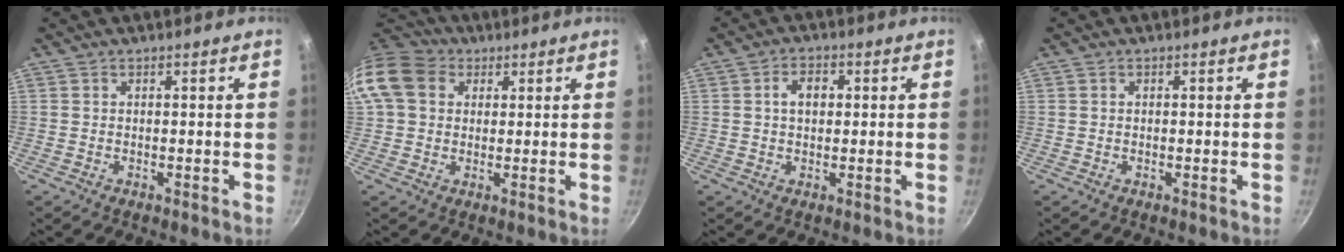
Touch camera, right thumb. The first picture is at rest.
{"total": 12.9, "force": [3.6, 10.3, 6.8], "torque": [-0.124, 0.022, 0.051]}
{"total": 1.6, "force": [0.3, 1.1, 1.1], "torque": [-0.015, 0.004, 0.004]}
{"total": 0.0}